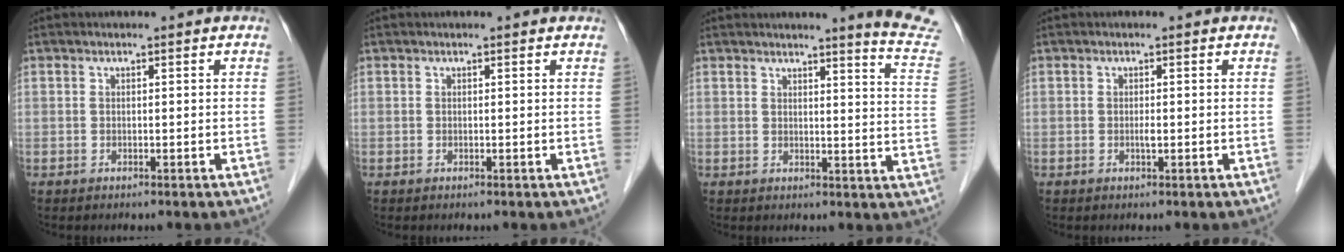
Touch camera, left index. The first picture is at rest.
{"total": 0.6, "force": [0.6, 0.2, 0.1], "torque": [-0.008, 0.006, 0.004]}
{"total": 9.9, "force": [9.4, -1.4, 2.4], "torque": [-0.023, -0.086, 0.085]}
{"total": 0.7, "force": [-0.1, 0.1, 0.7], "torque": [-0.014, -0.001, -0.002]}